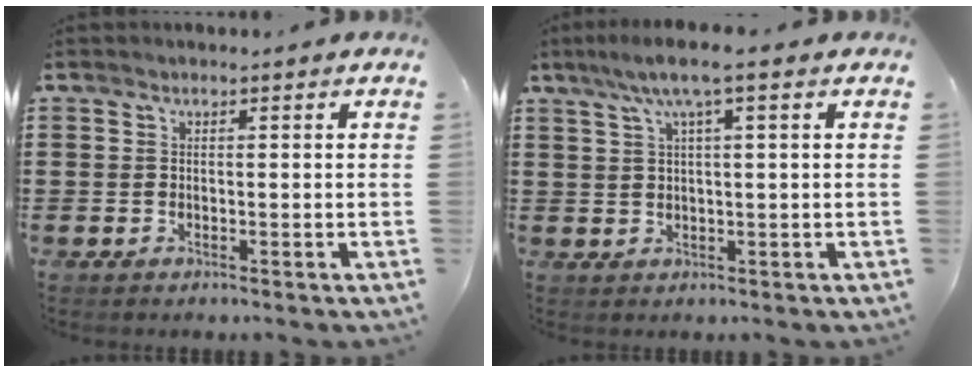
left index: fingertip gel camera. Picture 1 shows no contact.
{"total": 4.9, "force": [2.1, 0.2, 4.4], "torque": [-0.089, 0.004, 0.034]}